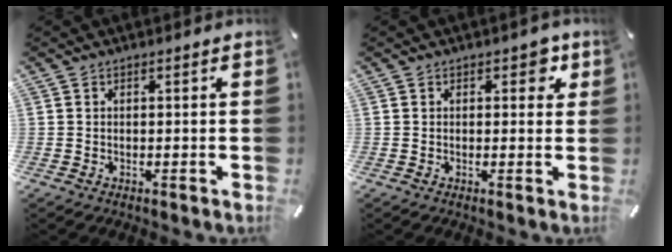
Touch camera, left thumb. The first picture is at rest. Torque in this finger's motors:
{"motor_torque": [0.50, 0.46, -0.15, 0.09, 0.01]}